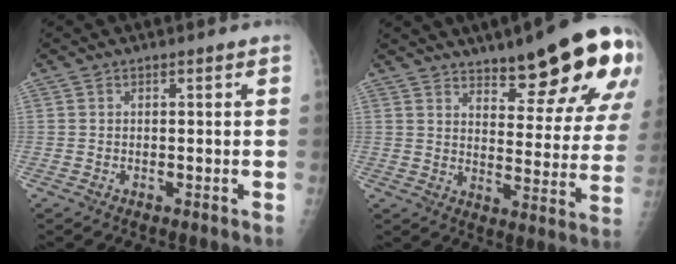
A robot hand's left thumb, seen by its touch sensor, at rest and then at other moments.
{"total": 22.3, "force": [13.6, 6.6, 16.4], "torque": [-0.182, -0.062, 0.184]}